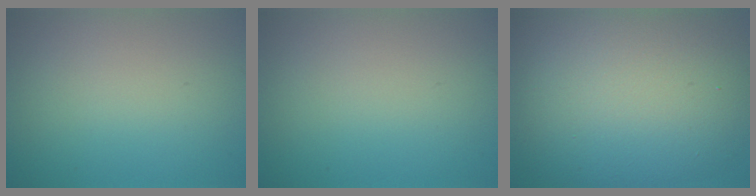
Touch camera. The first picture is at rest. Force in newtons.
{"total": 0.0}
{"total": 14.9, "press": 14.9, "slide": 0.6}